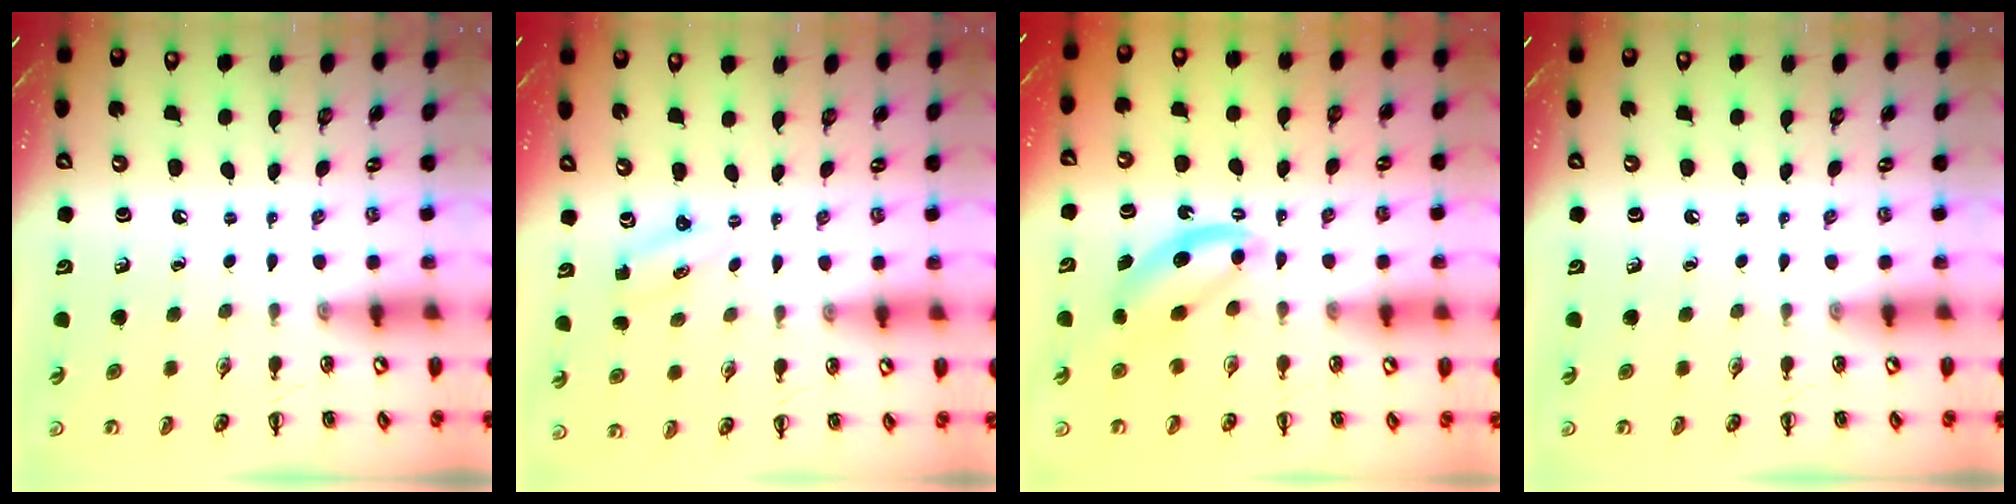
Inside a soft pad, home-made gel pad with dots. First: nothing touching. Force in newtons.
{"total": 0.9, "press": 0.8, "slide": 0.3}
{"total": 5.4, "press": 5.4, "slide": 0.8}
{"total": 0.0}